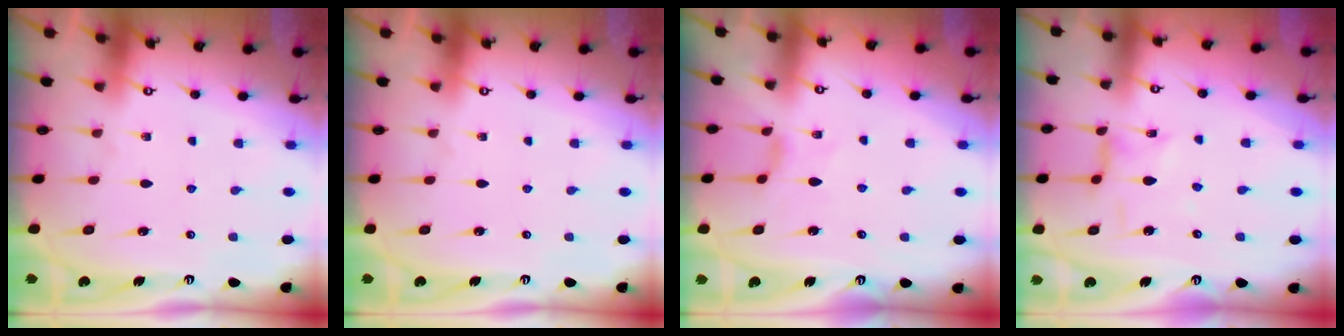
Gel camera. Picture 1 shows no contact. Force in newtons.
{"total": 0.0}
{"total": 1.5, "press": 1.4, "slide": 0.4}
{"total": 2.1, "press": 2.1, "slide": 0.3}